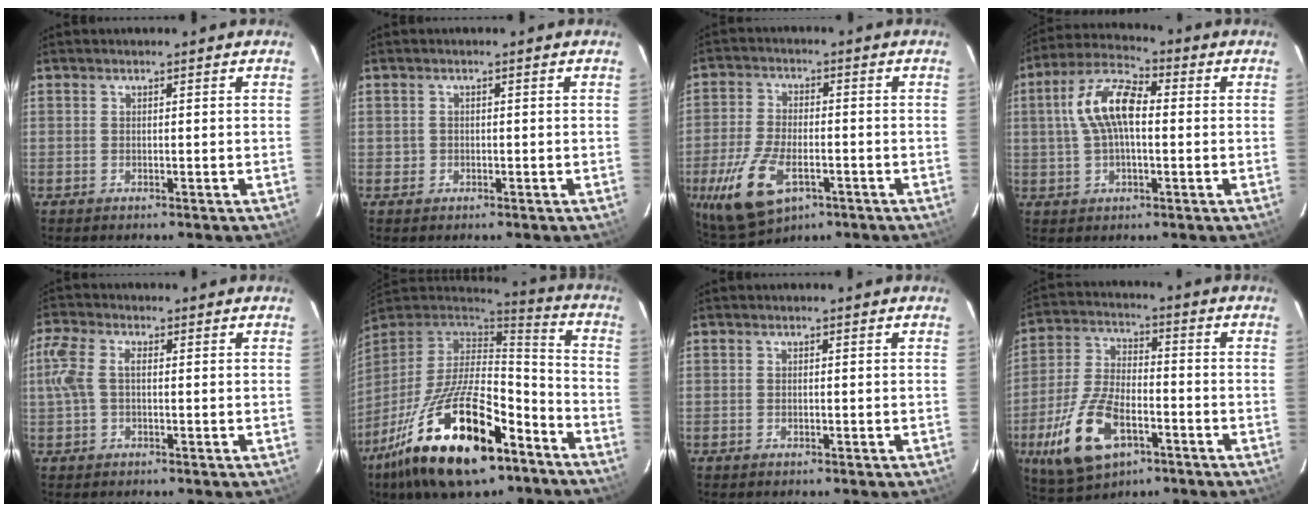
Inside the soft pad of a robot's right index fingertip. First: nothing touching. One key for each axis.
{"total": 1.2, "fx": -0.4, "fy": 1.1, "fz": 0.1, "tx": 0.000, "ty": 0.001, "tz": -0.003}
{"total": 12.5, "fx": -5.4, "fy": 6.2, "fz": 9.5, "tx": -0.213, "ty": -0.020, "tz": -0.094}
{"total": 10.8, "fx": 0.9, "fy": 5.0, "fz": 9.5, "tx": -0.193, "ty": 0.026, "tz": 0.015}
{"total": 5.4, "fx": 0.2, "fy": 3.0, "fz": 4.4, "tx": -0.104, "ty": 0.011, "tz": 0.002}
{"total": 26.9, "fx": -14.9, "fy": 11.1, "fz": 19.4, "tx": -0.372, "ty": -0.027, "tz": -0.241}
{"total": 0.0}
{"total": 15.5, "fx": -6.8, "fy": 7.7, "fz": 11.6, "tx": -0.258, "ty": -0.012, "tz": -0.120}